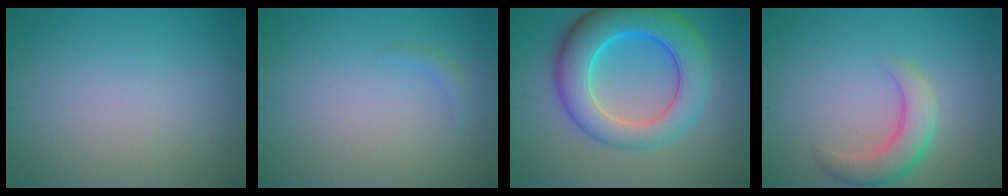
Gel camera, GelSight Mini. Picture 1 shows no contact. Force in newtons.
{"total": 0.8, "press": 0.8, "slide": 0.1}
{"total": 9.4, "press": 9.4, "slide": 0.4}
{"total": 4.1, "press": 4.1, "slide": 0.3}